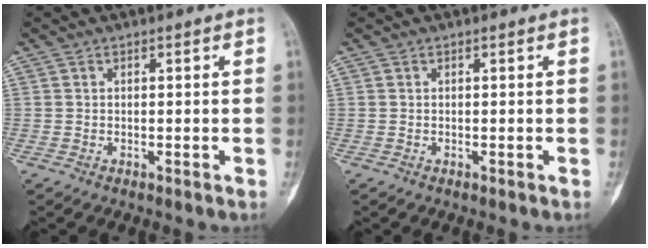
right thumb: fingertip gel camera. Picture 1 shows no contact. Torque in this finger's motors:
{"motor_torque": [2.03, 2.08, 0.12, 0.01, 0.00]}